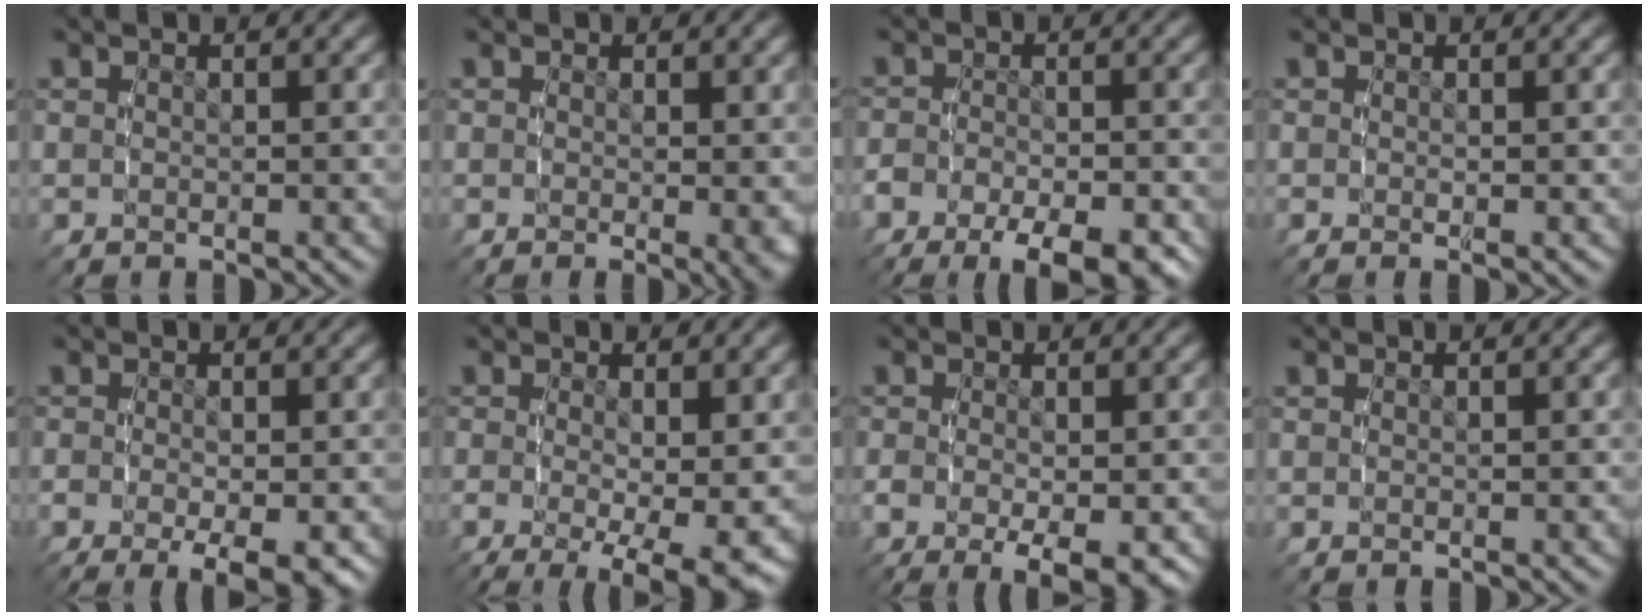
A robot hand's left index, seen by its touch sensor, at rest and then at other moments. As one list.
[{"total": 1.7, "force": [0.0, 0.1, 1.7], "torque": [-0.021, -0.012, 0.003]}, {"total": 7.1, "force": [-4.3, 3.7, 4.3], "torque": [-0.066, -0.021, -0.059]}, {"total": 0.0}, {"total": 5.9, "force": [-3.5, 2.4, 4.2], "torque": [-0.070, -0.028, -0.036]}, {"total": 8.9, "force": [-5.3, 3.1, 6.4], "torque": [-0.111, -0.060, -0.051]}, {"total": 5.5, "force": [-2.6, 2.1, 4.4], "torque": [-0.071, -0.029, -0.020]}, {"total": 0.0}]